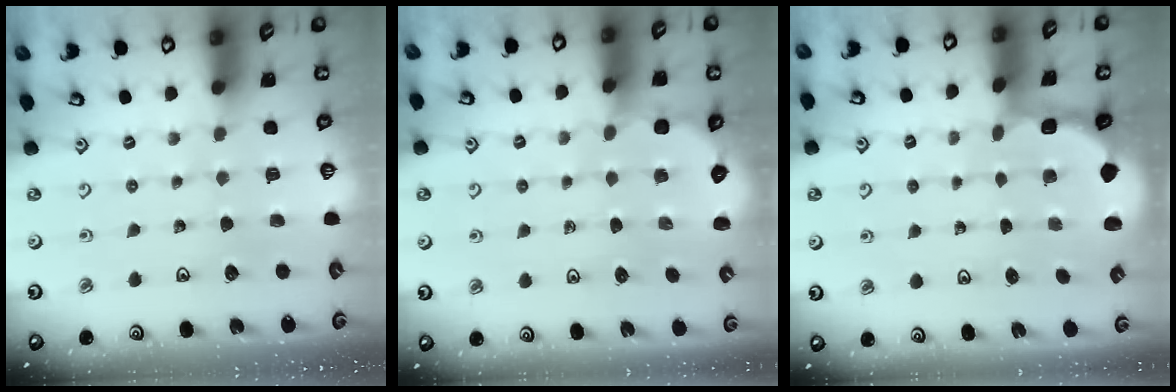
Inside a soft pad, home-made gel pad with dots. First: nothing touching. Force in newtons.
{"total": 2.2, "press": 2.2, "slide": 0.3}
{"total": 2.0, "press": 1.8, "slide": 0.7}